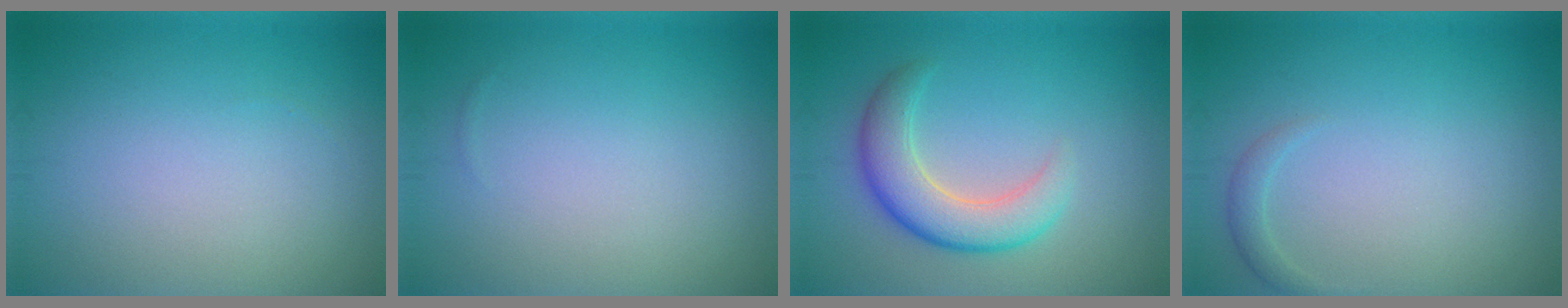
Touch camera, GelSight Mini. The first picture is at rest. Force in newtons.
{"total": 0.0}
{"total": 4.8, "press": 4.8, "slide": 0.2}
{"total": 1.1, "press": 1.1, "slide": 0.0}